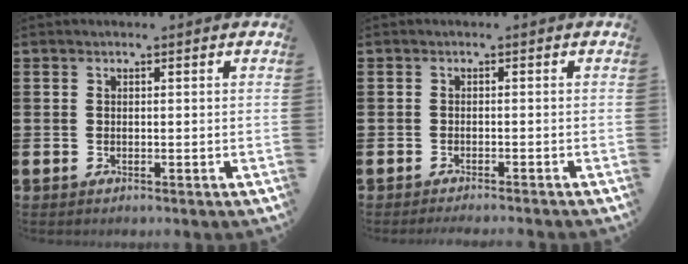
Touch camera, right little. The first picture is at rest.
{"total": 0.9, "force": [-0.9, -0.2, 0.1], "torque": [-0.003, -0.001, -0.017]}